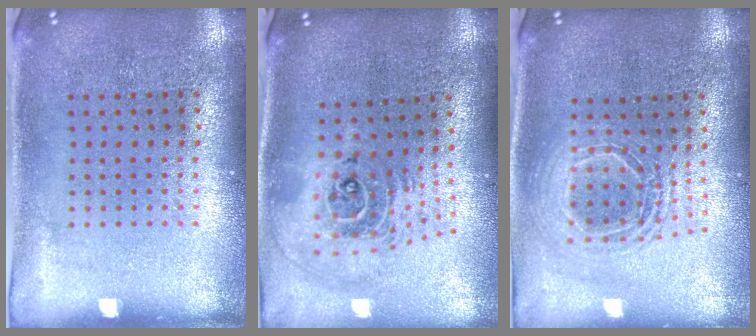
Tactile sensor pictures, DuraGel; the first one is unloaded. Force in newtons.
{"total": 2.4, "press": 1.7, "slide": 1.7}
{"total": 1.7, "press": 1.5, "slide": 0.9}